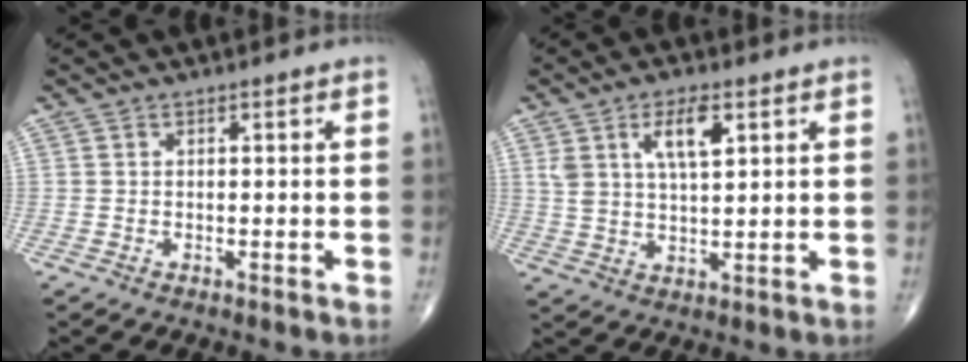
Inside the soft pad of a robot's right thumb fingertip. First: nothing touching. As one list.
[{"total": 7.6, "force": [3.3, 3.0, 6.2], "torque": [-0.108, -0.010, 0.064]}]